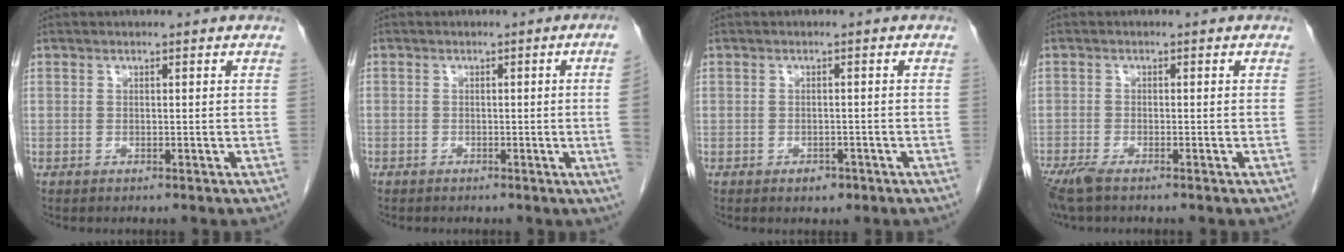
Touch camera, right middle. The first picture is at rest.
{"total": 3.5, "force": [-0.5, -1.1, 3.2], "torque": [-0.031, -0.003, -0.007]}
{"total": 1.7, "force": [-1.0, 1.1, 0.8], "torque": [-0.009, 0.003, -0.008]}
{"total": 3.9, "force": [-2.9, 0.7, 2.4], "torque": [-0.052, -0.012, -0.053]}